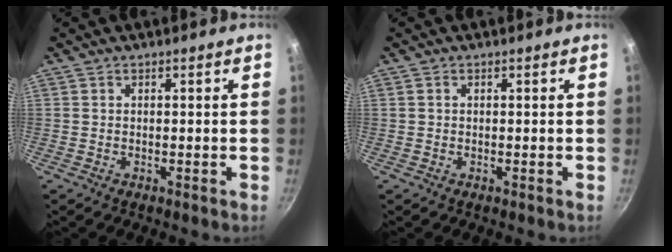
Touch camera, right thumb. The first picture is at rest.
{"total": 0.6, "force": [0.1, 0.5, 0.3], "torque": [-0.003, 0.004, 0.002]}